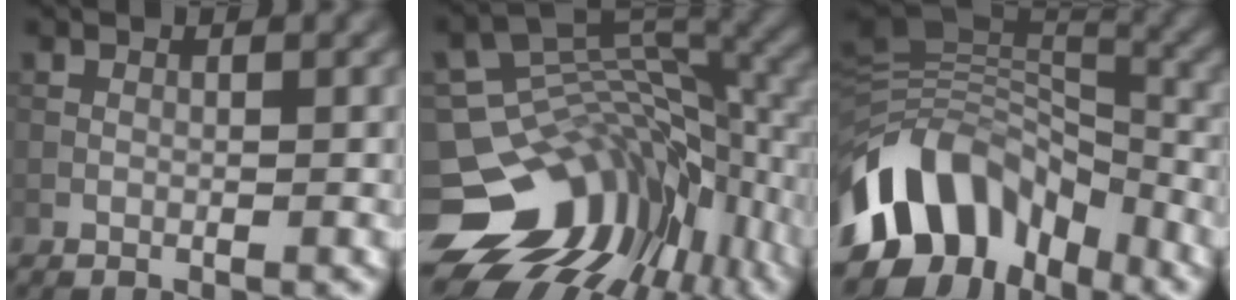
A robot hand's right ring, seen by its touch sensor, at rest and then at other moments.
{"total": 14.6, "force": [-7.3, 9.9, 7.9], "torque": [-0.156, -0.005, -0.110]}
{"total": 12.4, "force": [-5.8, 7.9, 7.6], "torque": [-0.146, 0.021, -0.113]}